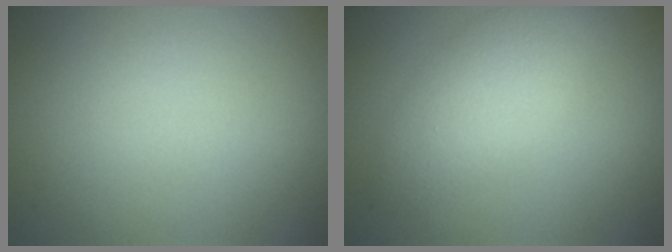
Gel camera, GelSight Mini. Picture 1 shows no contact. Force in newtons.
{"total": 3.5, "press": 3.5, "slide": 0.1}